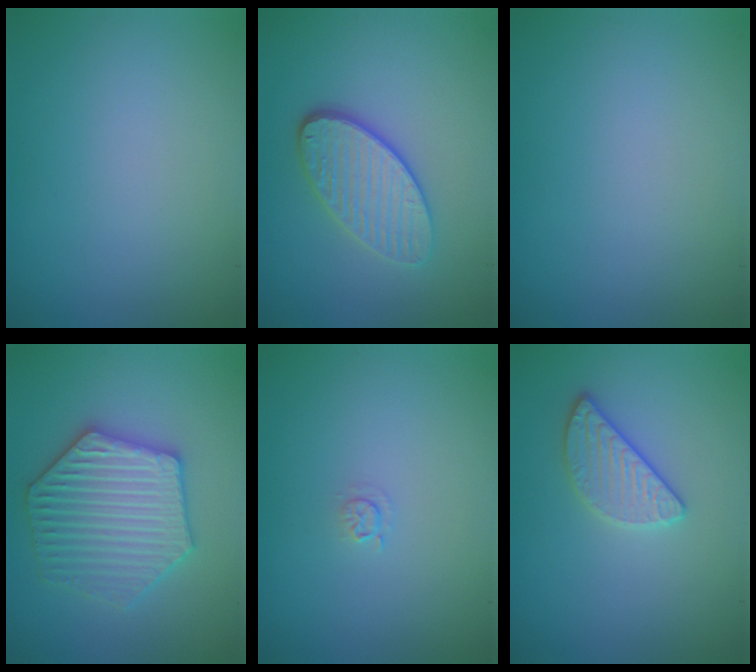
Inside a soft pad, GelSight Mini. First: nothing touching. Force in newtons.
{"total": 4.0, "press": 3.3, "slide": 2.4}
{"total": 0.0}
{"total": 6.2, "press": 6.1, "slide": 1.1}
{"total": 0.7, "press": 0.3, "slide": 0.6}
{"total": 2.5, "press": 2.3, "slide": 0.8}